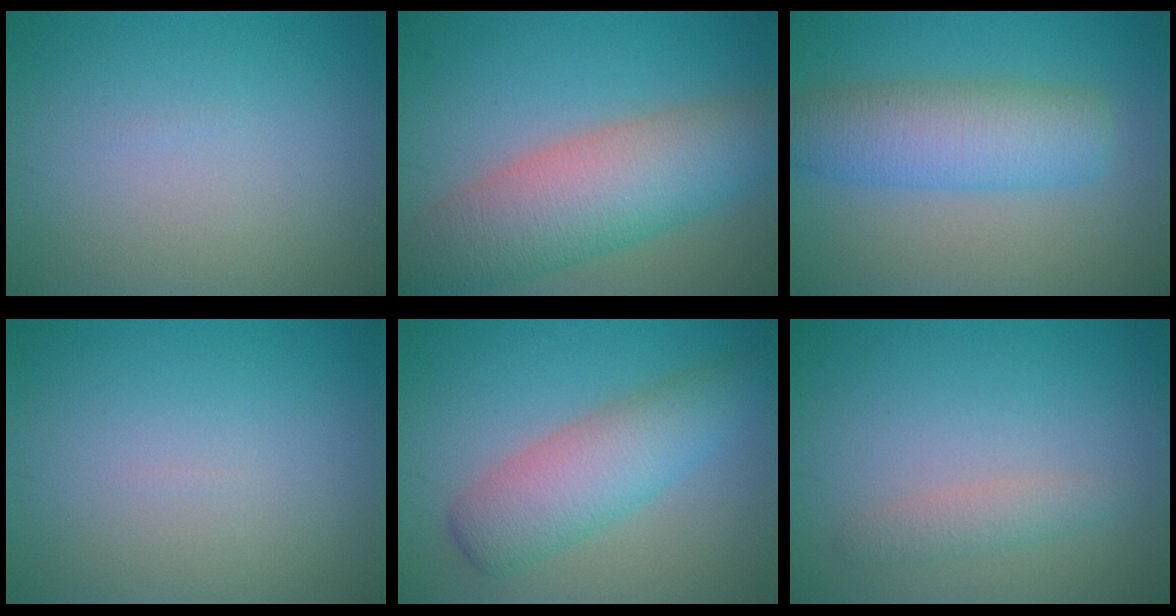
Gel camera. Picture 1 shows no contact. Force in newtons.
{"total": 9.3, "press": 9.3, "slide": 0.6}
{"total": 6.5, "press": 6.5, "slide": 0.2}
{"total": 0.0}
{"total": 5.7, "press": 5.7, "slide": 0.1}
{"total": 1.6, "press": 1.6, "slide": 0.0}